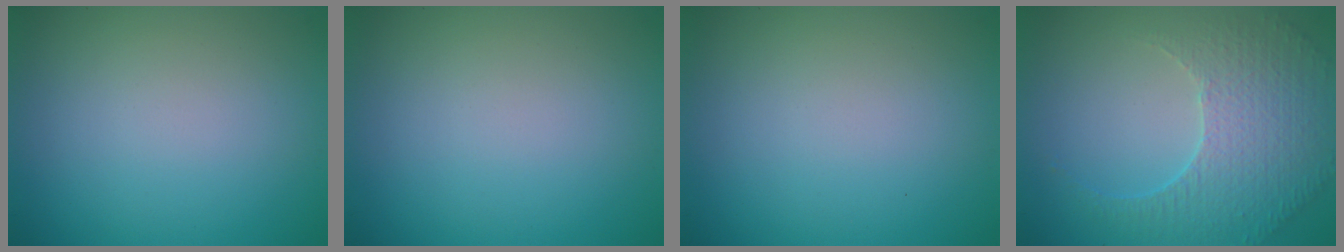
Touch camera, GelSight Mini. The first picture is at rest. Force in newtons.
{"total": 0.0}
{"total": 0.0}
{"total": 5.1, "press": 3.7, "slide": 3.6}